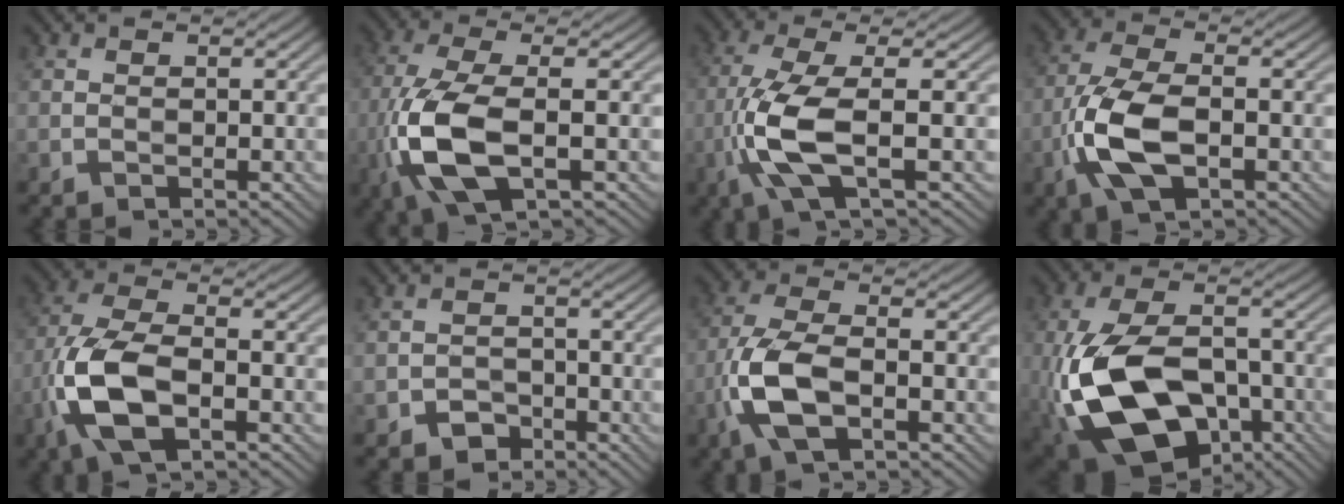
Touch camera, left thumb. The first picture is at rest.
{"total": 9.5, "force": [-2.5, 3.2, 8.6], "torque": [-0.201, -0.001, -0.054]}
{"total": 7.4, "force": [-1.7, 1.2, 7.1], "torque": [-0.158, 0.010, -0.043]}
{"total": 8.3, "force": [-2.6, 3.2, 7.2], "torque": [-0.163, 0.007, -0.059]}
{"total": 10.1, "force": [-3.6, 4.1, 8.5], "torque": [-0.193, 0.000, -0.081]}
{"total": 1.8, "force": [-1.6, 0.9, 0.1], "torque": [0.008, 0.006, -0.033]}
{"total": 8.1, "force": [-2.9, 3.0, 6.9], "torque": [-0.161, 0.006, -0.068]}
{"total": 16.4, "force": [-5.7, 9.3, 12.3], "torque": [-0.274, -0.022, -0.103]}